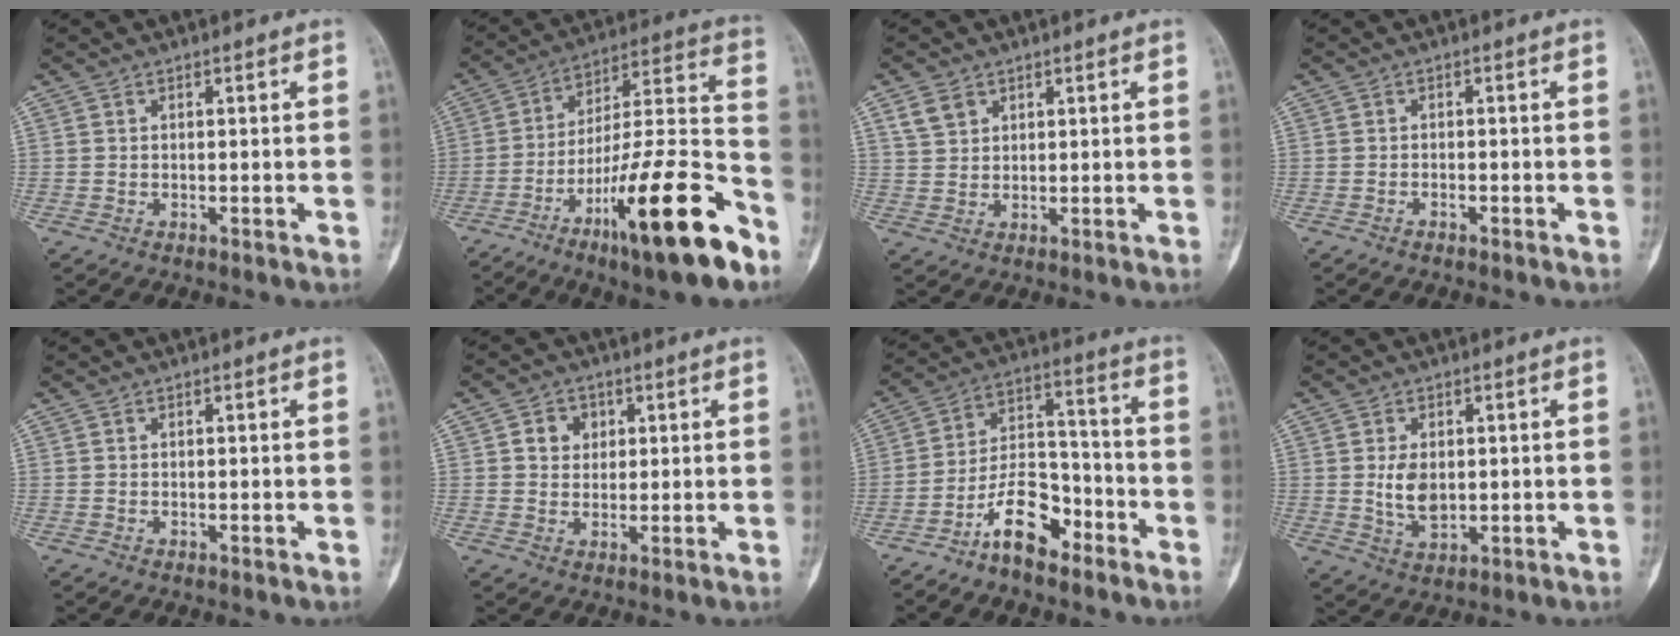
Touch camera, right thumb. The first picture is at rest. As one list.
[{"total": 23.7, "force": [-13.1, 4.2, 19.2], "torque": [-0.308, 0.068, -0.215]}, {"total": 3.8, "force": [2.1, 2.7, 1.6], "torque": [-0.021, -0.006, 0.047]}, {"total": 0.9, "force": [-0.7, 0.3, 0.4], "torque": [-0.013, 0.007, -0.012]}, {"total": 0.0}, {"total": 4.5, "force": [1.3, 3.8, 1.9], "torque": [-0.006, -0.001, 0.019]}, {"total": 11.1, "force": [-7.2, 5.2, 6.7], "torque": [-0.111, 0.071, -0.137]}, {"total": 5.6, "force": [0.5, 3.5, 4.3], "torque": [-0.073, -0.010, 0.019]}]